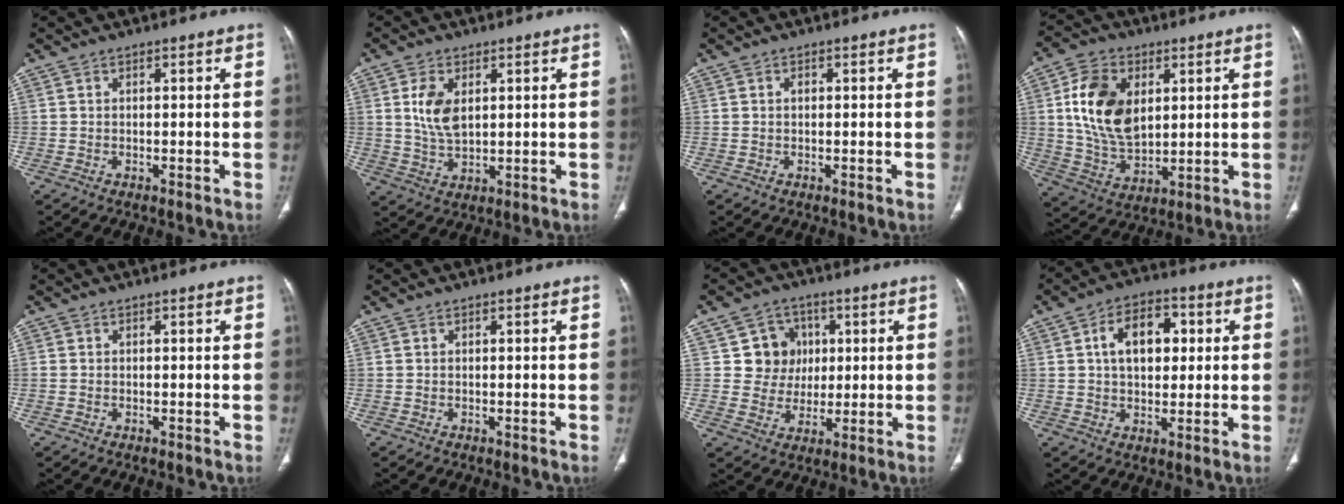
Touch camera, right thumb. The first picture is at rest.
{"total": 7.1, "force": [1.9, 4.1, 5.5], "torque": [-0.102, -0.011, 0.043]}
{"total": 0.7, "force": [0.1, 0.5, 0.5], "torque": [-0.007, 0.001, 0.001]}
{"total": 15.1, "force": [3.6, 9.8, 10.9], "torque": [-0.177, -0.016, 0.072]}
{"total": 0.5, "force": [-0.1, 0.5, 0.2], "torque": [-0.005, 0.001, -0.002]}
{"total": 0.0}
{"total": 8.4, "force": [2.0, 8.0, 1.8], "torque": [0.016, 0.004, 0.032]}
{"total": 10.4, "force": [2.2, 6.7, 7.7], "torque": [-0.097, 0.009, 0.032]}